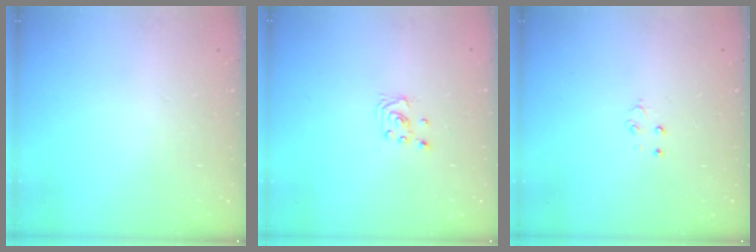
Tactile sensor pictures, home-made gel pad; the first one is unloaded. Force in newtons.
{"total": 2.1, "press": 2.1, "slide": 0.2}
{"total": 2.8, "press": 2.8, "slide": 0.3}